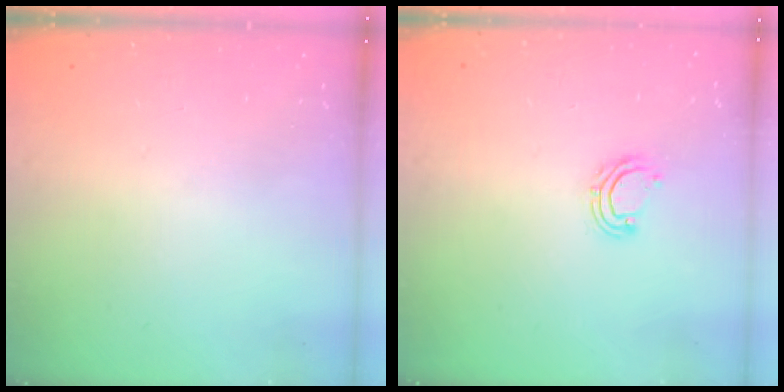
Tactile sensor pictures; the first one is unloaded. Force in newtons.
{"total": 6.5, "press": 6.5, "slide": 0.4}